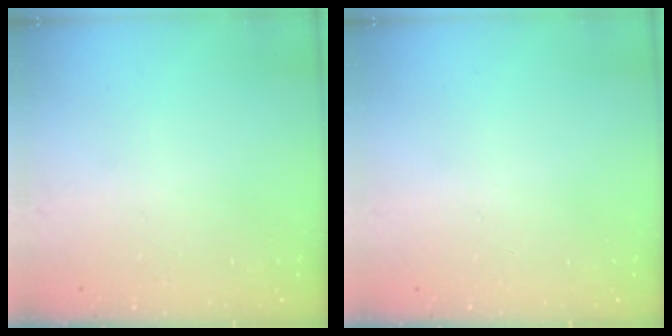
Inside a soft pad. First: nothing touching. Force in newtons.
{"total": 0.0}